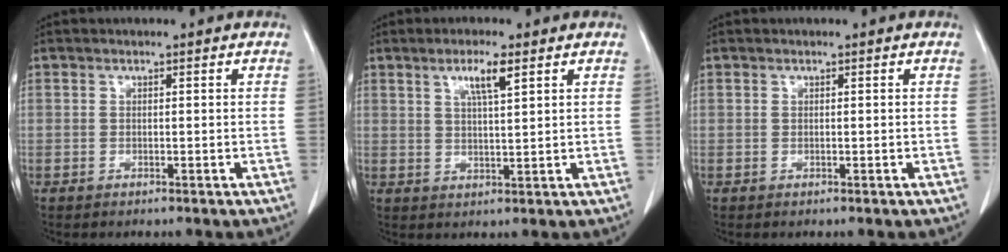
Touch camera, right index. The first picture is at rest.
{"total": 5.0, "force": [2.7, 0.8, 4.2], "torque": [-0.078, 0.001, 0.049]}
{"total": 0.0}